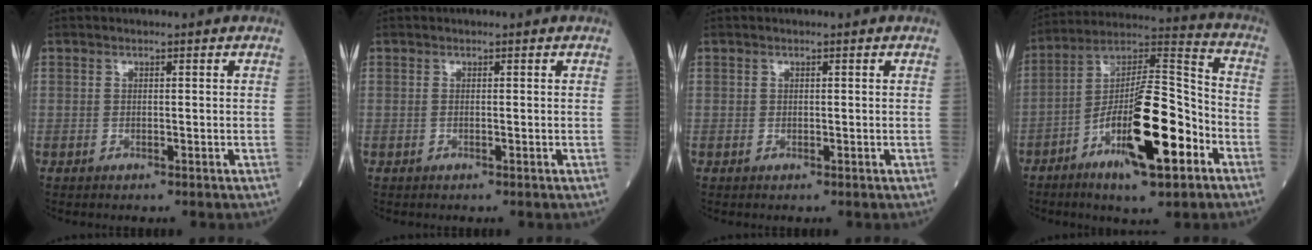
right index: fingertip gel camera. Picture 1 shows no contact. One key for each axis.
{"total": 0.0}
{"total": 0.0}
{"total": 17.4, "fx": -7.0, "fy": 3.6, "fz": 15.6, "tx": -0.278, "ty": 0.003, "tz": -0.112}